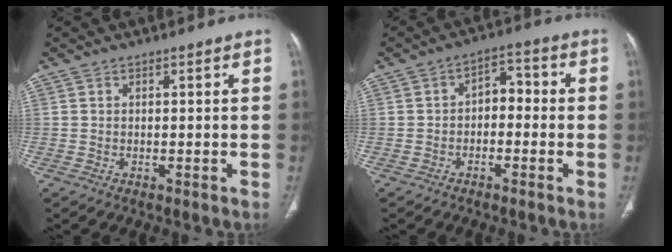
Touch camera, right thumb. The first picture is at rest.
{"total": 5.0, "force": [-1.0, 3.4, 3.6], "torque": [-0.034, 0.032, -0.027]}